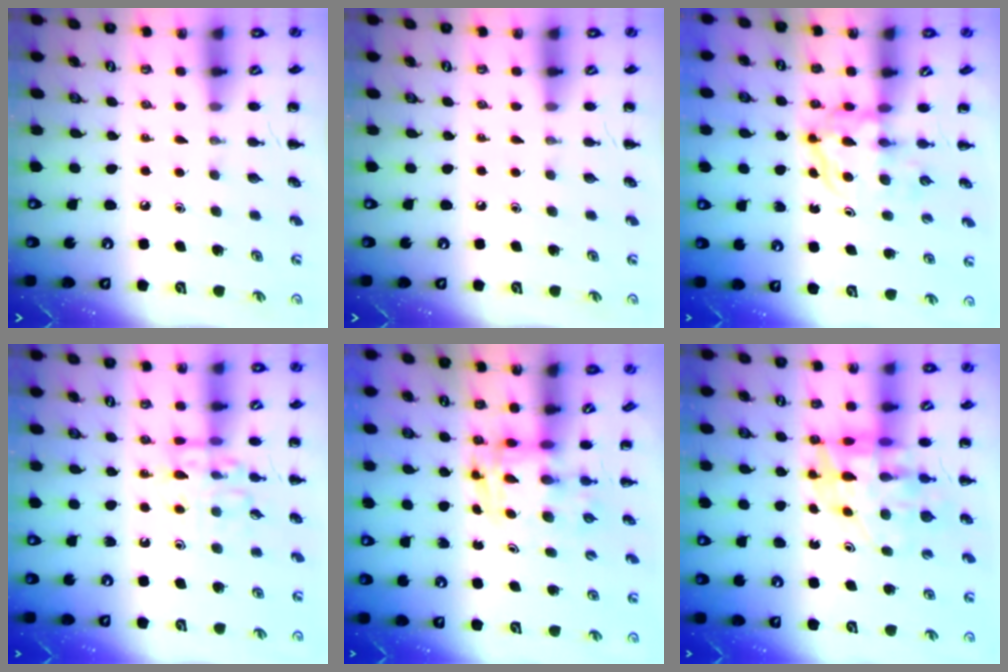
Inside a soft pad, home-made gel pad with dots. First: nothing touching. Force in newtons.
{"total": 0.0}
{"total": 3.9, "press": 3.9, "slide": 0.5}
{"total": 11.3, "press": 11.2, "slide": 0.9}
{"total": 3.6, "press": 3.5, "slide": 0.6}
{"total": 11.2, "press": 10.8, "slide": 3.1}